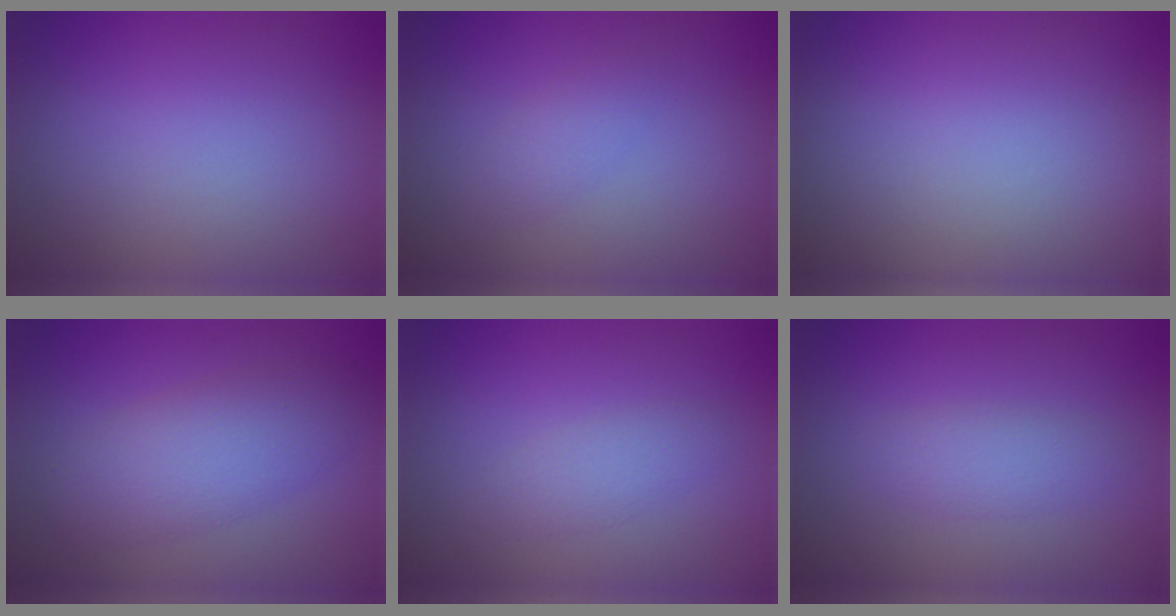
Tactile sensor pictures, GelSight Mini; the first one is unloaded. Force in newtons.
{"total": 1.4, "press": 1.4, "slide": 0.1}
{"total": 0.0}
{"total": 4.6, "press": 4.6, "slide": 0.2}
{"total": 1.6, "press": 1.6, "slide": 0.0}
{"total": 2.0, "press": 2.0, "slide": 0.1}